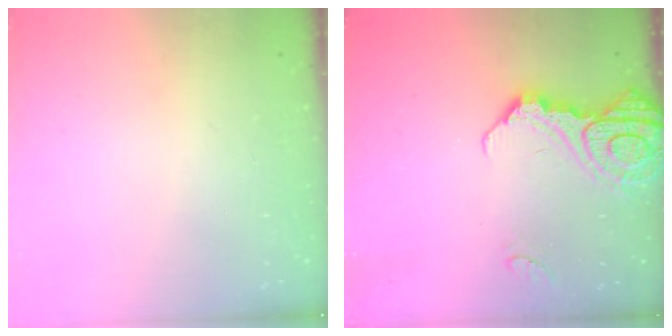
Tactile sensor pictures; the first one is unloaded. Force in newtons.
{"total": 15.5, "press": 15.3, "slide": 1.8}